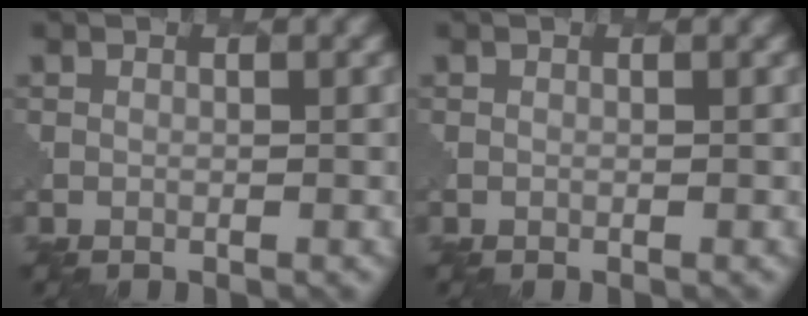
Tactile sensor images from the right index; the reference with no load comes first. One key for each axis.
{"total": 0.0}